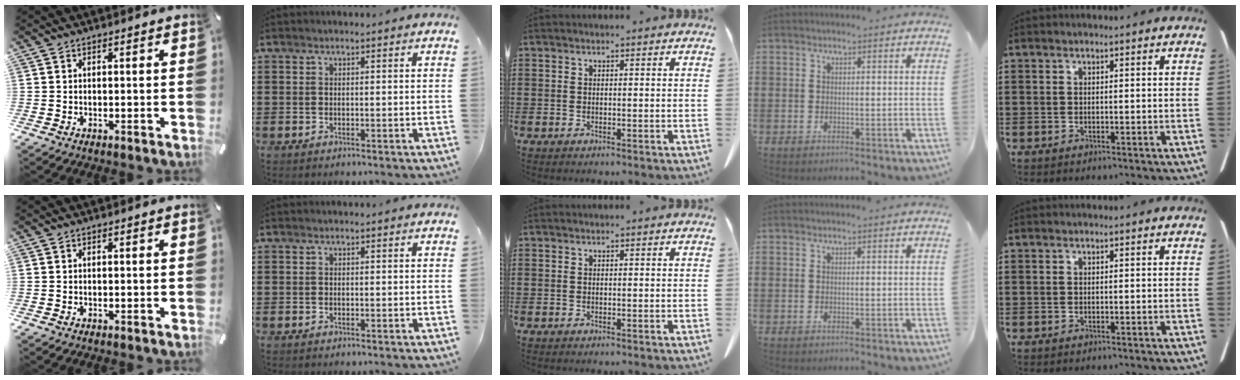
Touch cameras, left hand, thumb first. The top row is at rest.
{}